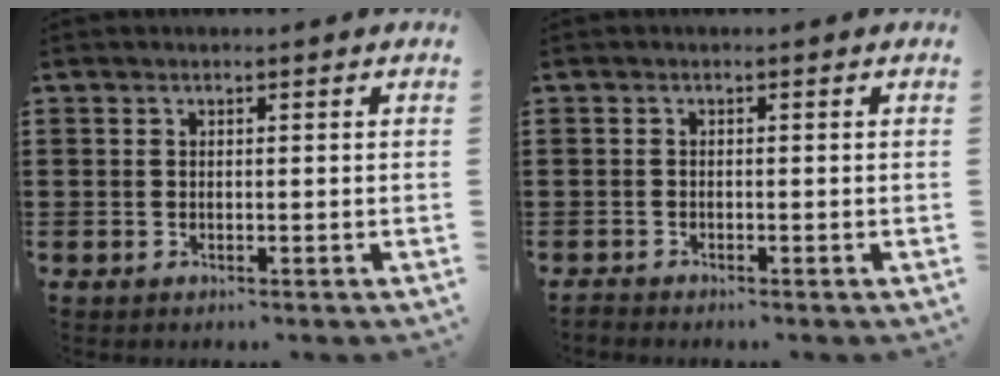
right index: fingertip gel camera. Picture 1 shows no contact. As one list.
[{"total": 0.7, "force": [-0.7, 0.0, 0.0], "torque": [-0.001, -0.001, -0.014]}]